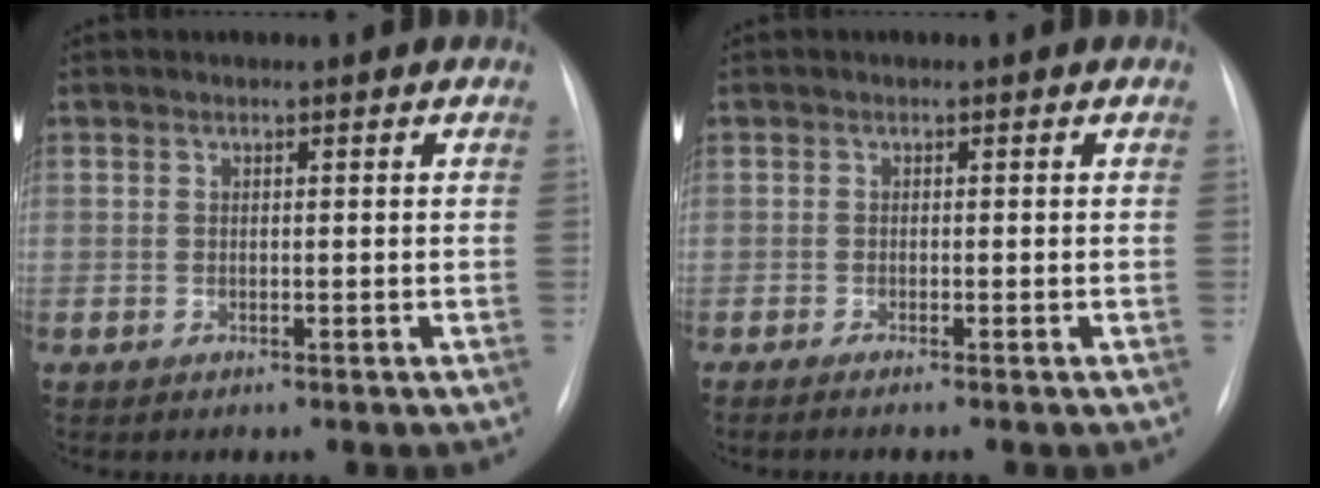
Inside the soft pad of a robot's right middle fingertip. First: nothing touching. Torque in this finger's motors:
{"motor_torque": [0.96, -1.18, 0.09, 0.00]}